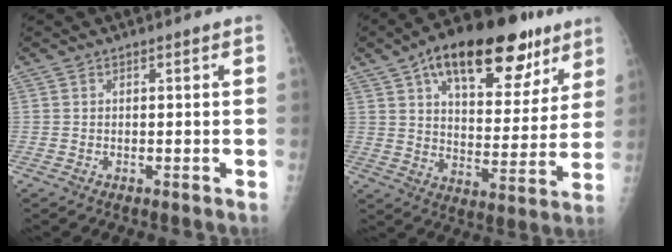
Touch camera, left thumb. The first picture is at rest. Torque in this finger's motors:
{"motor_torque": [0.52, 0.78, 1.83, -0.94, 0.22]}